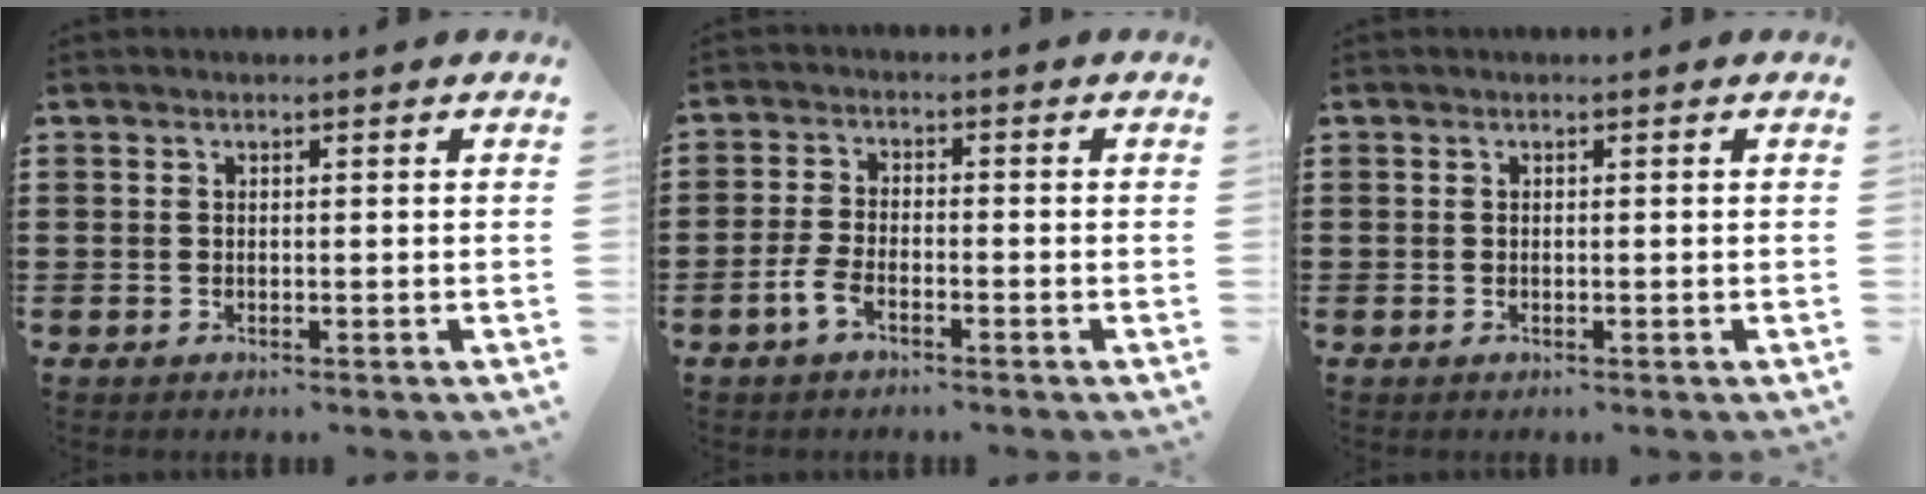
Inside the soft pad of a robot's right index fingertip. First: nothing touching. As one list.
[{"total": 3.3, "force": [-2.1, 1.2, 2.3], "torque": [-0.061, -0.002, -0.045]}, {"total": 0.0}]